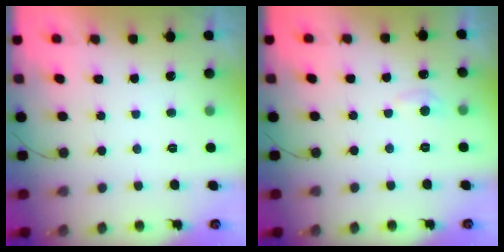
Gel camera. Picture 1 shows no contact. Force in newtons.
{"total": 5.3, "press": 5.2, "slide": 0.8}